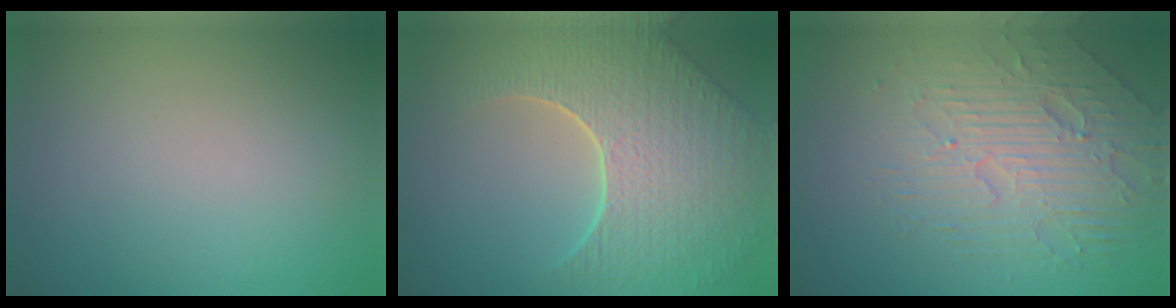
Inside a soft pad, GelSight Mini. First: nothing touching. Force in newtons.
{"total": 9.0, "press": 6.4, "slide": 6.4}
{"total": 5.9, "press": 4.5, "slide": 3.8}